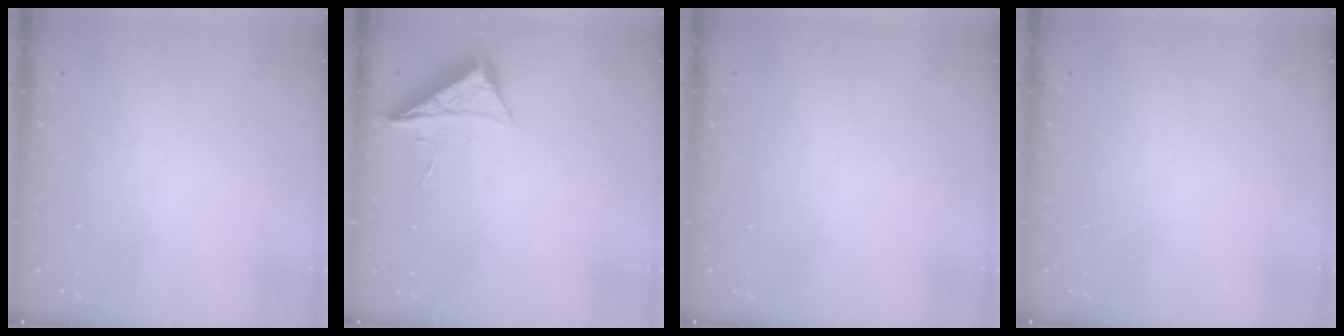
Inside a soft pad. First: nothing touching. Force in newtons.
{"total": 6.1, "press": 6.1, "slide": 0.7}
{"total": 0.0}
{"total": 0.0}